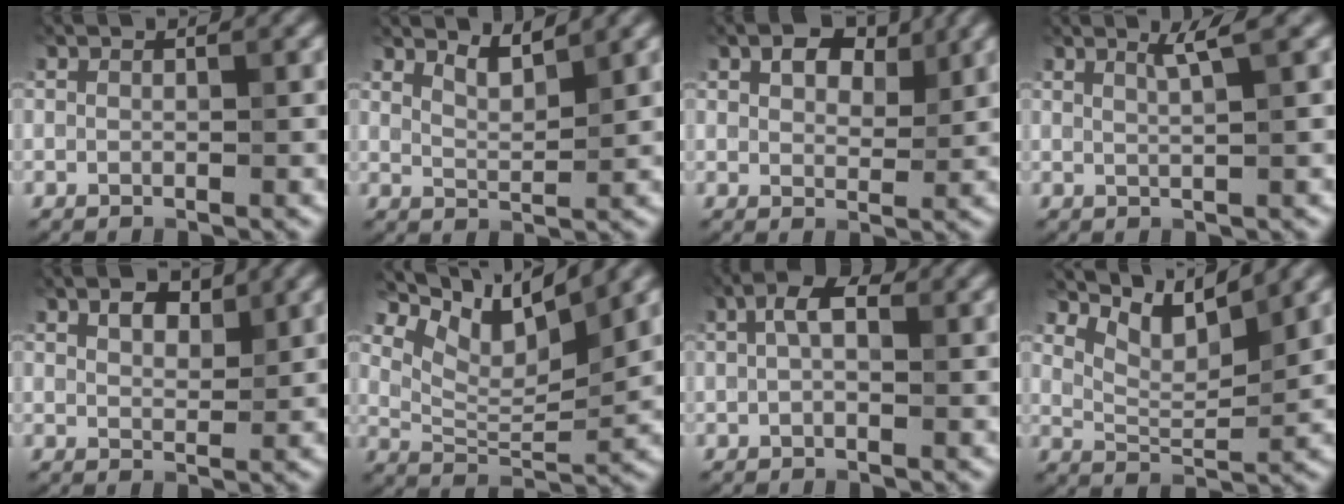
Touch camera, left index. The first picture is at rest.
{"total": 2.4, "force": [2.0, 0.5, 1.2], "torque": [-0.018, -0.003, 0.036]}
{"total": 4.3, "force": [2.3, 2.5, 2.7], "torque": [-0.043, 0.003, 0.035]}
{"total": 1.9, "force": [1.2, 0.3, 1.5], "torque": [-0.020, 0.004, 0.018]}
{"total": 2.5, "force": [1.6, 1.2, 1.4], "torque": [-0.026, 0.003, 0.030]}
{"total": 8.6, "force": [5.0, 3.4, 6.1], "torque": [-0.105, 0.005, 0.092]}
{"total": 2.7, "force": [0.6, 1.4, 2.3], "torque": [-0.042, 0.009, 0.005]}
{"total": 4.7, "force": [3.7, 1.3, 2.6], "torque": [-0.054, -0.003, 0.067]}